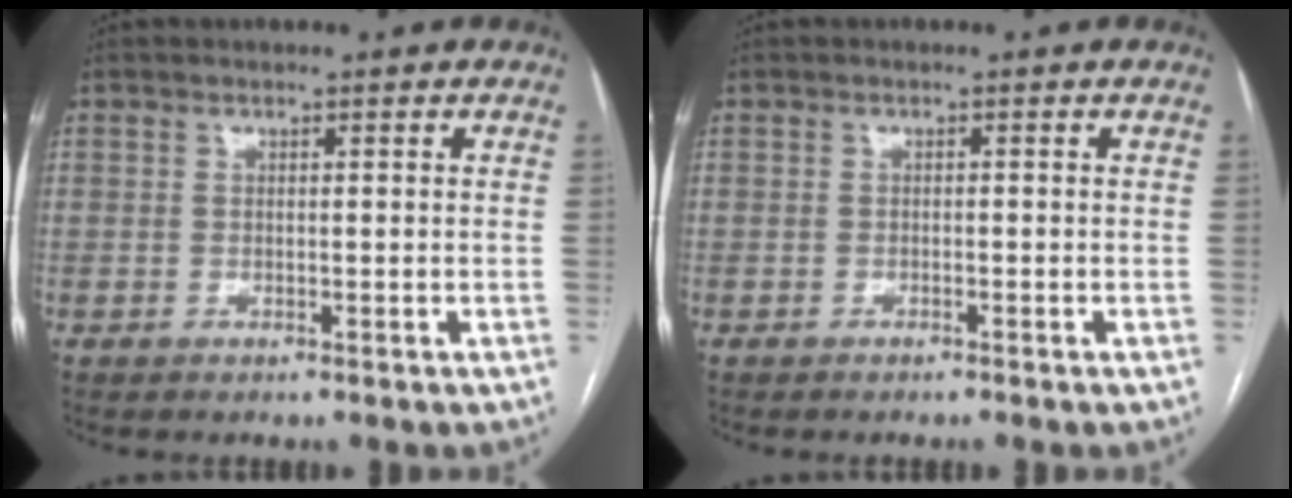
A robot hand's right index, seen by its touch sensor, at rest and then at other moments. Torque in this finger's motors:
{"motor_torque": [0.07, 0.00, 0.02, 0.01]}